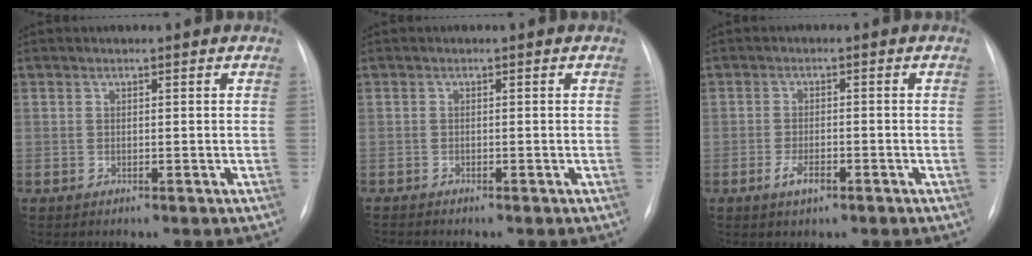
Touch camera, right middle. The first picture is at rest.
{"total": 1.1, "force": [-1.1, 0.1, 0.3], "torque": [-0.004, -0.001, -0.016]}
{"total": 2.9, "force": [-1.6, 1.1, 2.1], "torque": [-0.044, 0.001, -0.029]}